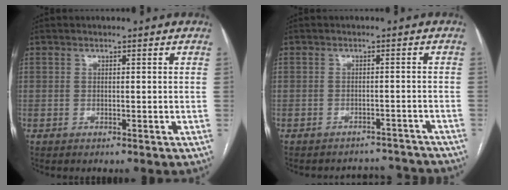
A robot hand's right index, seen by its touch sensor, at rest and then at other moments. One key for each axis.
{"total": 7.5, "fx": -7.1, "fy": 2.1, "fz": -0.7, "tx": 0.017, "ty": 0.027, "tz": -0.074}